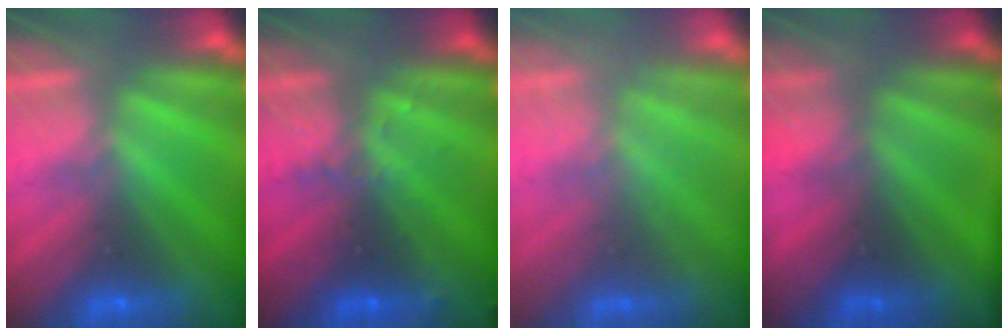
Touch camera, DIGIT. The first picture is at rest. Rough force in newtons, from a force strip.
{"total": 2.8}
{"total": 2.3}
{"total": 6.2}